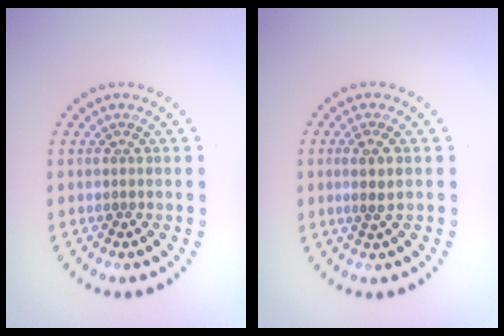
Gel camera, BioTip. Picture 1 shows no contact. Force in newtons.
{"total": 1.4, "press": 1.2, "slide": 0.7}